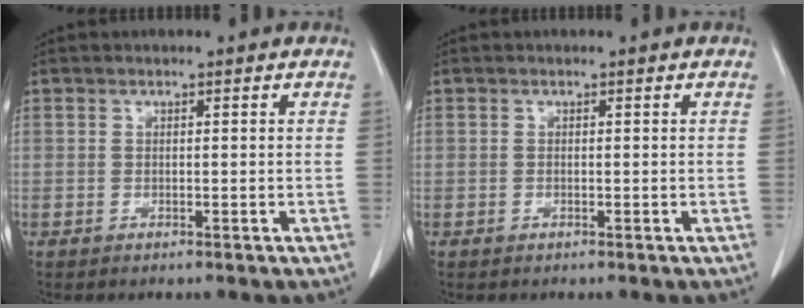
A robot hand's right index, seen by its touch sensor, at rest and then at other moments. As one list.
[{"total": 0.0}]